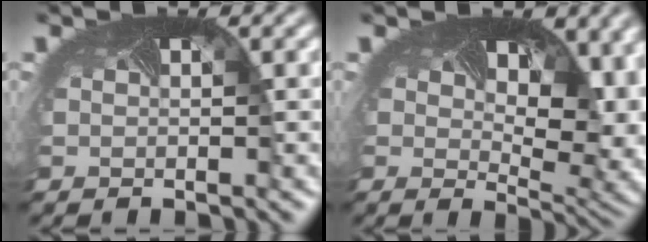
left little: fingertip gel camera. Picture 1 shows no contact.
{"total": 10.9, "force": [2.7, 6.0, 8.7], "torque": [-0.141, -0.031, 0.074]}